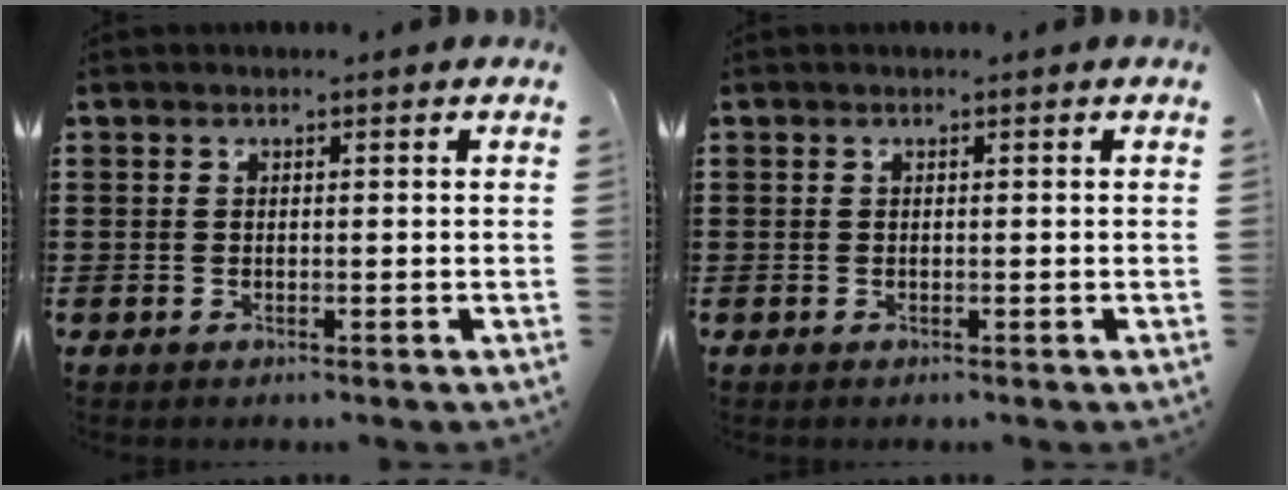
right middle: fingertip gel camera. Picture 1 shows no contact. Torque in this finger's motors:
{"motor_torque": [-1.83, -0.31, -0.03, -0.01]}